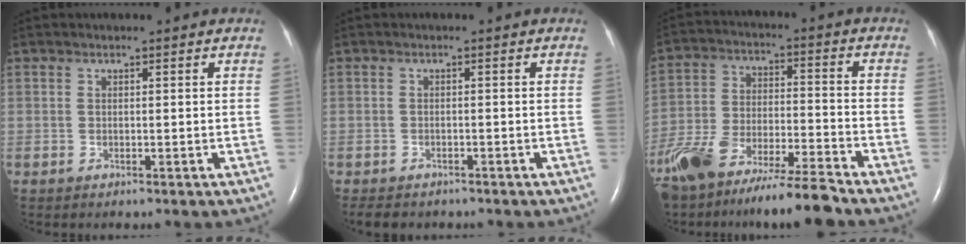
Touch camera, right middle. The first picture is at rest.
{"total": 4.6, "force": [-3.8, 2.0, 1.5], "torque": [-0.025, -0.005, -0.050]}
{"total": 15.8, "force": [-13.3, 1.5, 8.5], "torque": [-0.174, -0.014, -0.241]}